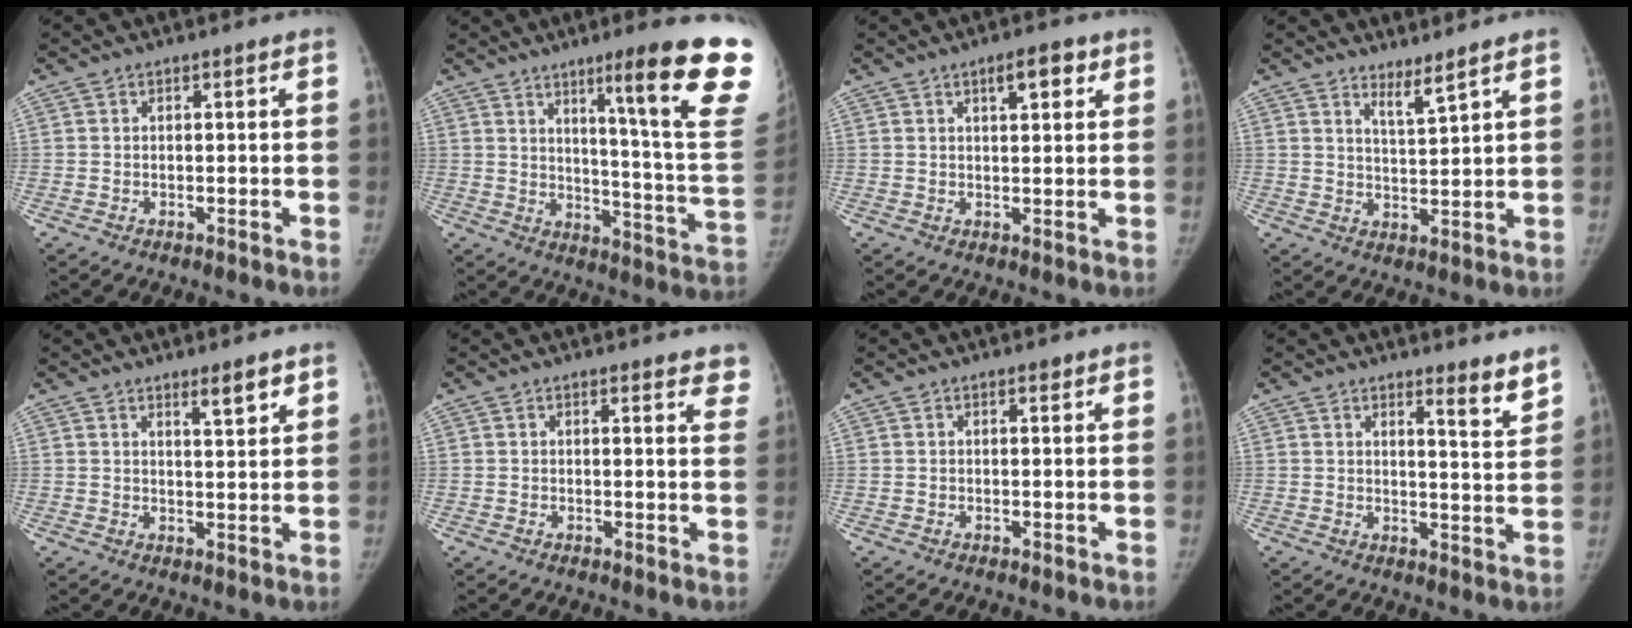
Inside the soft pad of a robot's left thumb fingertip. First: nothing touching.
{"total": 22.5, "force": [12.1, 1.5, 18.9], "torque": [-0.221, -0.067, 0.172]}
{"total": 4.6, "force": [2.4, 1.7, 3.5], "torque": [-0.039, -0.010, 0.034]}
{"total": 3.6, "force": [3.1, -0.2, 1.8], "torque": [-0.033, -0.039, 0.060]}
{"total": 4.0, "force": [2.8, 0.7, 2.7], "torque": [-0.035, -0.023, 0.044]}
{"total": 5.2, "force": [4.5, 1.5, 2.1], "torque": [0.007, -0.020, 0.034]}
{"total": 0.7, "force": [0.5, 0.3, 0.3], "torque": [0.000, -0.001, 0.007]}
{"total": 5.6, "force": [4.5, 0.7, 3.2], "torque": [-0.029, -0.043, 0.060]}